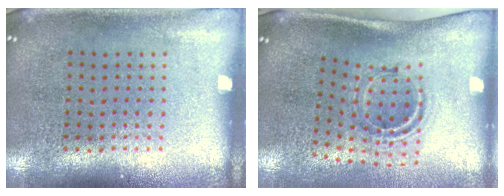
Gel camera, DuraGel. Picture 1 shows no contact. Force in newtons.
{"total": 1.2, "press": 1.0, "slide": 0.7}